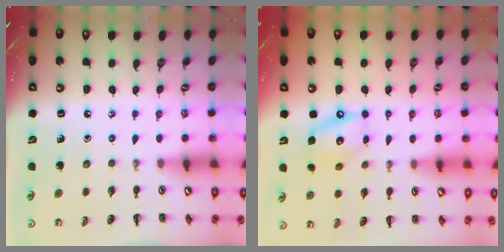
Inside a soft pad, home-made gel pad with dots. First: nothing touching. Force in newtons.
{"total": 11.5, "press": 11.2, "slide": 2.7}